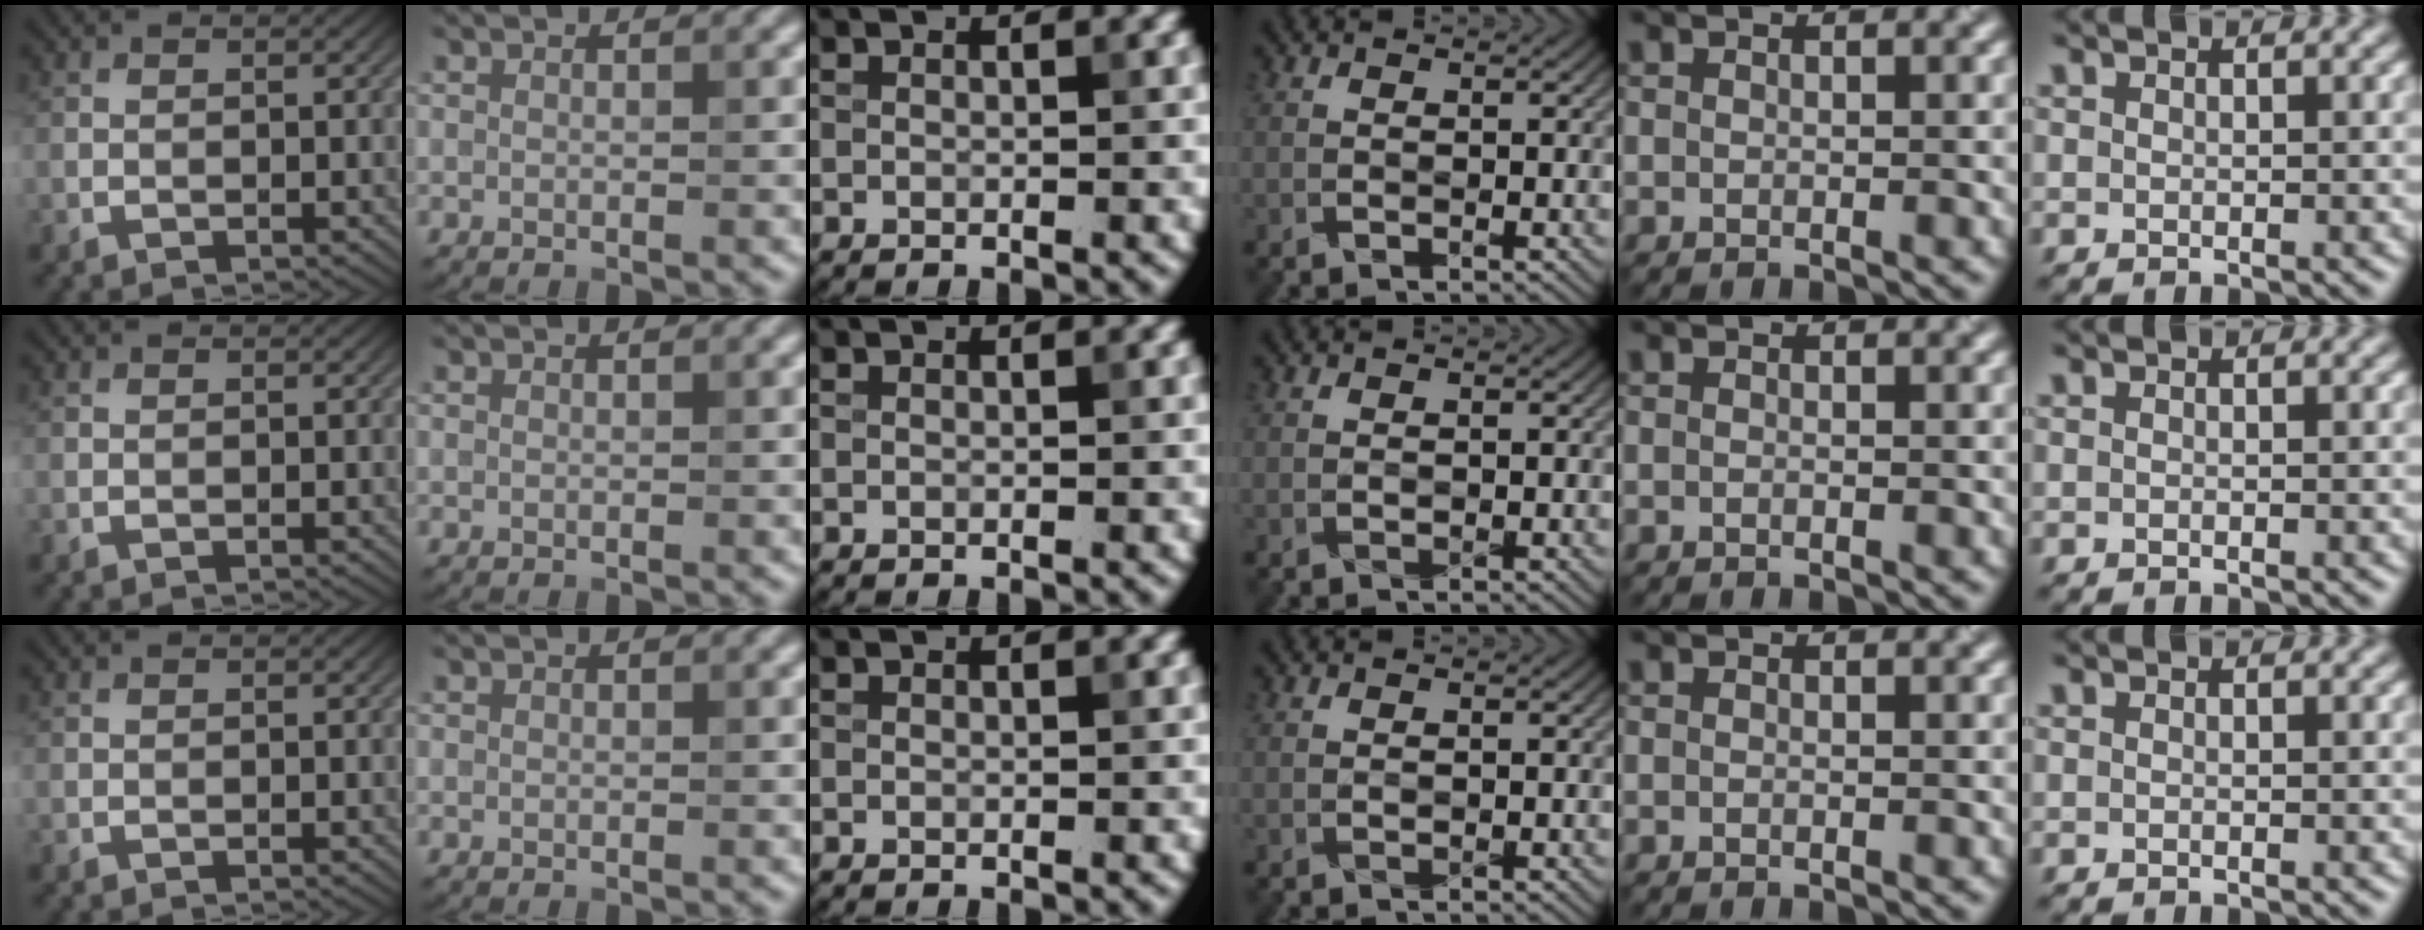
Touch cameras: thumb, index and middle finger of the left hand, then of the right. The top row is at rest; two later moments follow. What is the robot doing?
{"motion": "wrap", "object": "aluminum foil"}